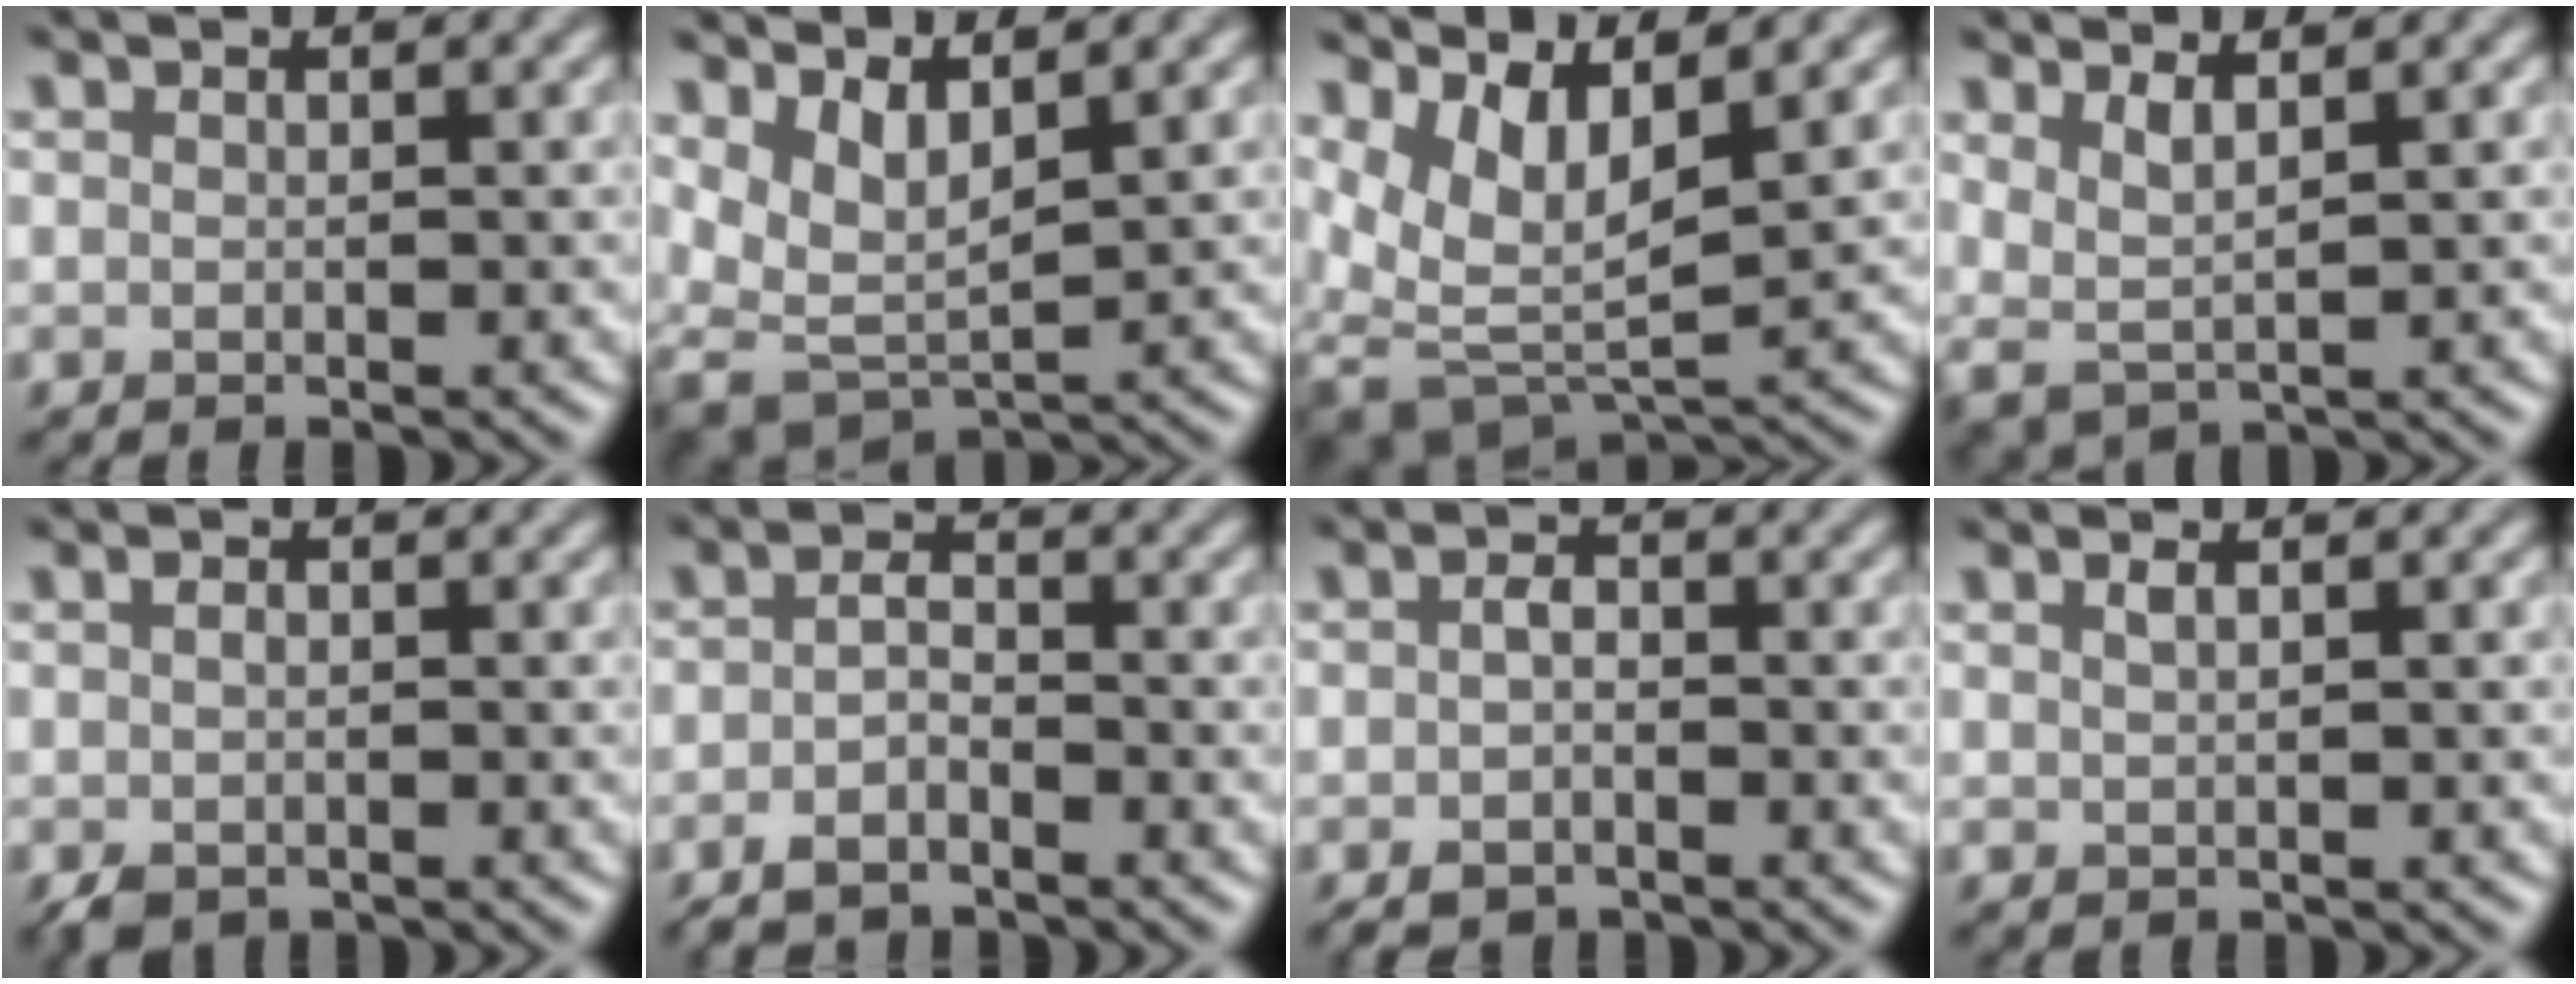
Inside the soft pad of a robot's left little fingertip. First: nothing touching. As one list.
[{"total": 4.7, "force": [1.8, 2.4, 3.6], "torque": [-0.081, -0.012, 0.038]}, {"total": 6.6, "force": [2.9, 2.9, 5.1], "torque": [-0.112, -0.009, 0.057]}, {"total": 2.3, "force": [1.3, 0.8, 1.8], "torque": [-0.040, -0.008, 0.028]}, {"total": 1.6, "force": [-0.6, 1.2, 0.9], "torque": [-0.021, -0.004, -0.015]}, {"total": 2.6, "force": [-1.6, 1.2, 1.7], "torque": [-0.035, 0.001, -0.036]}, {"total": 2.3, "force": [-1.0, 1.5, 1.5], "torque": [-0.029, 0.000, -0.022]}, {"total": 0.8, "force": [0.5, 0.3, 0.6], "torque": [-0.013, 0.002, 0.011]}]